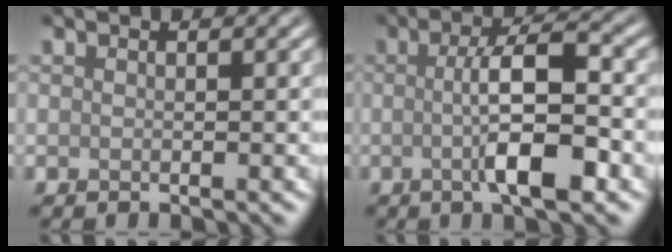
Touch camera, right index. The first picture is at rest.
{"total": 6.3, "force": [-0.9, 1.4, 6.1], "torque": [-0.101, 0.005, -0.019]}